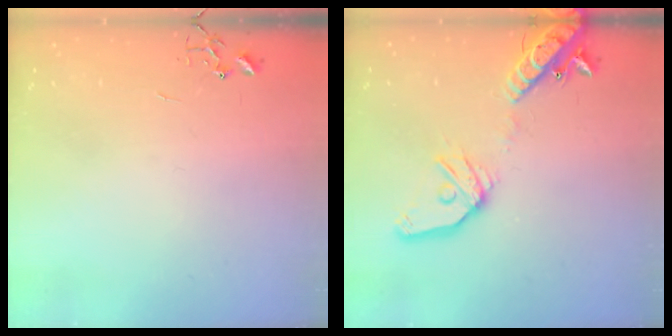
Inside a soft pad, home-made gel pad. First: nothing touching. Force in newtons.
{"total": 17.4, "press": 17.1, "slide": 3.1}